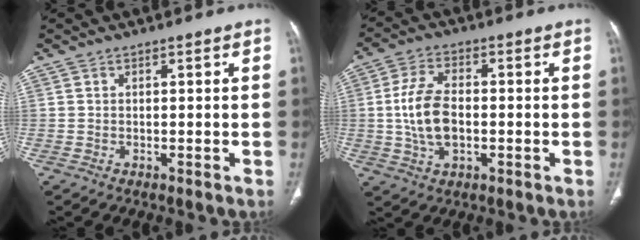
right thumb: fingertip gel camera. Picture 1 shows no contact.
{"total": 9.8, "force": [-0.6, 5.5, 8.1], "torque": [-0.160, 0.008, -0.012]}